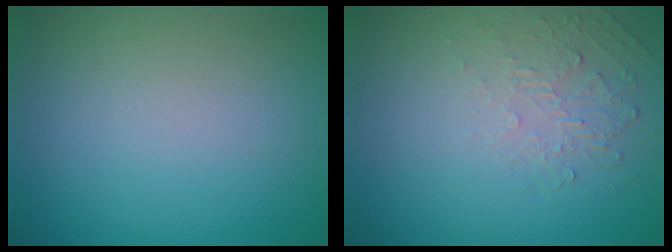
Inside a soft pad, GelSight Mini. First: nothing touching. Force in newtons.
{"total": 2.1, "press": 0.7, "slide": 2.0}